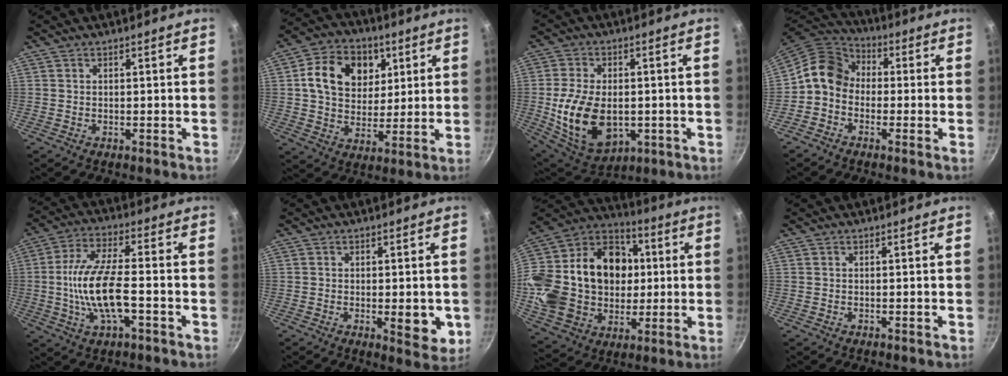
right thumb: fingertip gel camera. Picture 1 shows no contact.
{"total": 15.0, "force": [4.7, 11.5, 8.4], "torque": [-0.116, -0.004, 0.070]}
{"total": 15.8, "force": [-1.8, 10.2, 11.9], "torque": [-0.208, -0.006, -0.013]}
{"total": 9.4, "force": [-0.7, 7.8, 5.2], "torque": [-0.073, 0.036, -0.040]}
{"total": 13.2, "force": [-2.7, 4.9, 11.9], "torque": [-0.228, 0.022, -0.060]}
{"total": 6.3, "force": [-0.9, 2.7, 5.6], "torque": [-0.060, -0.009, -0.008]}
{"total": 30.1, "force": [1.9, 23.4, 18.9], "torque": [-0.345, 0.043, 0.043]}
{"total": 0.0}